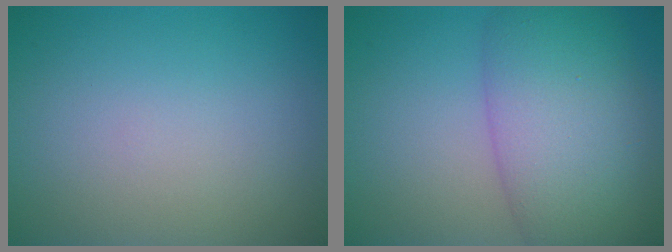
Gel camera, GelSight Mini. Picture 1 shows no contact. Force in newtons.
{"total": 9.5, "press": 9.5, "slide": 0.3}